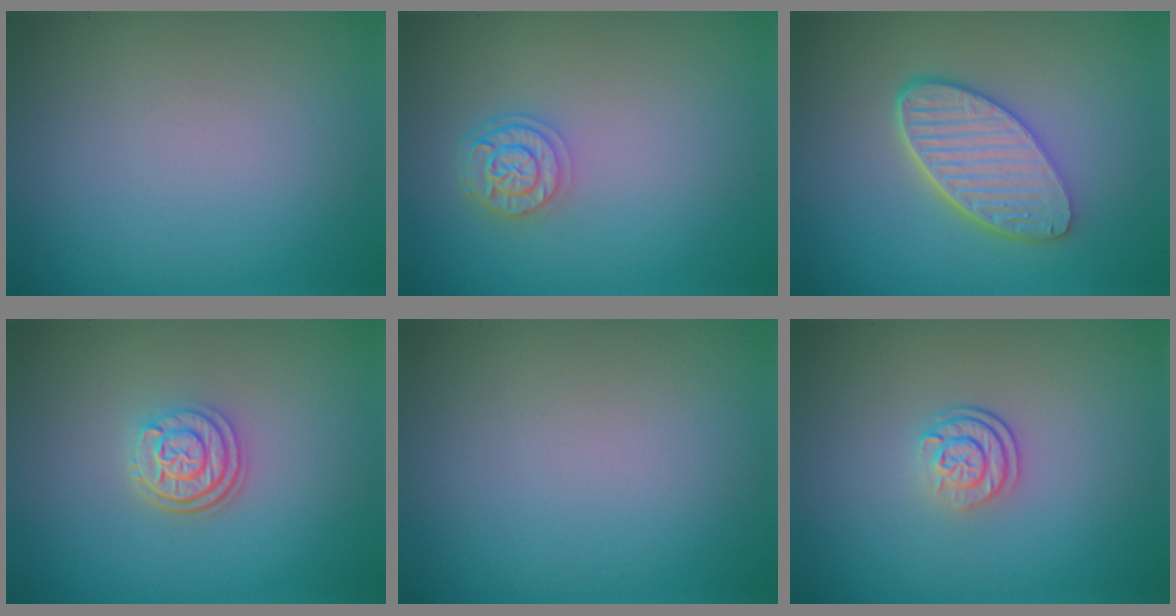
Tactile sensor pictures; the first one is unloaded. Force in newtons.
{"total": 2.3, "press": 1.9, "slide": 1.3}
{"total": 5.8, "press": 4.5, "slide": 3.6}
{"total": 3.1, "press": 2.5, "slide": 1.8}
{"total": 0.0}
{"total": 2.4, "press": 1.7, "slide": 1.7}